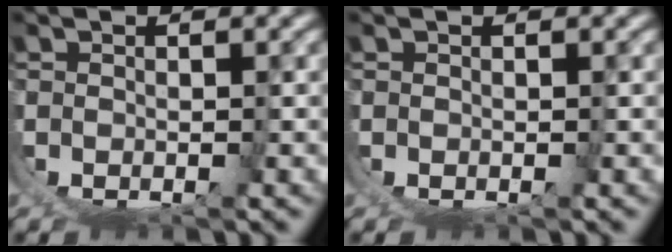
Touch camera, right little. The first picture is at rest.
{"total": 0.0}